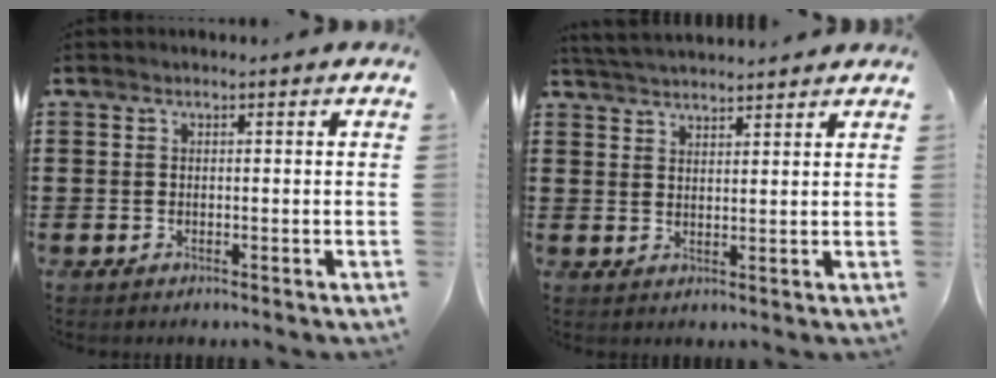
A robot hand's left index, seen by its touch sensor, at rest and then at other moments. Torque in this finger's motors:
{"motor_torque": [0.70, -0.66, 0.31, 0.06]}